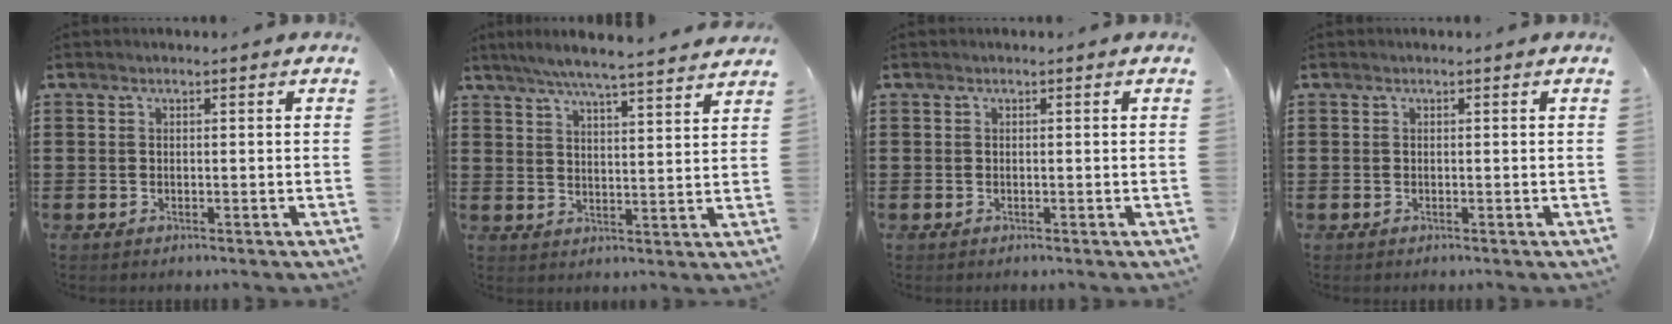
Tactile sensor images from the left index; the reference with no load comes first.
{"total": 5.8, "force": [5.2, -0.7, 2.3], "torque": [-0.063, -0.028, 0.091]}
{"total": 0.0}
{"total": 0.0}